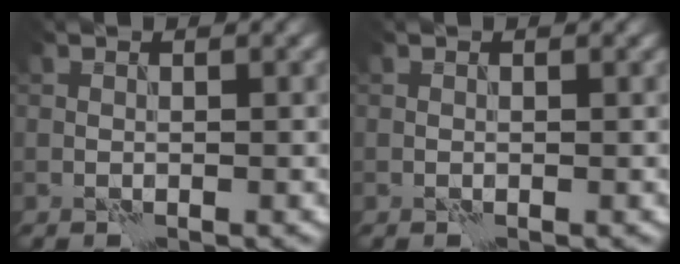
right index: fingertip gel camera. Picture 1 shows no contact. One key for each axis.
{"total": 0.0}